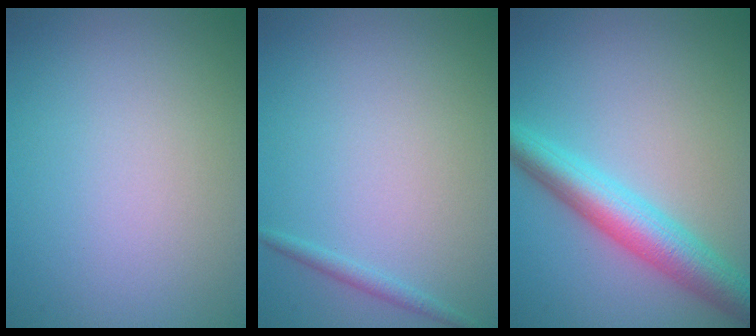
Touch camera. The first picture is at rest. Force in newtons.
{"total": 1.0, "press": 1.0, "slide": 0.1}
{"total": 5.6, "press": 5.6, "slide": 0.2}